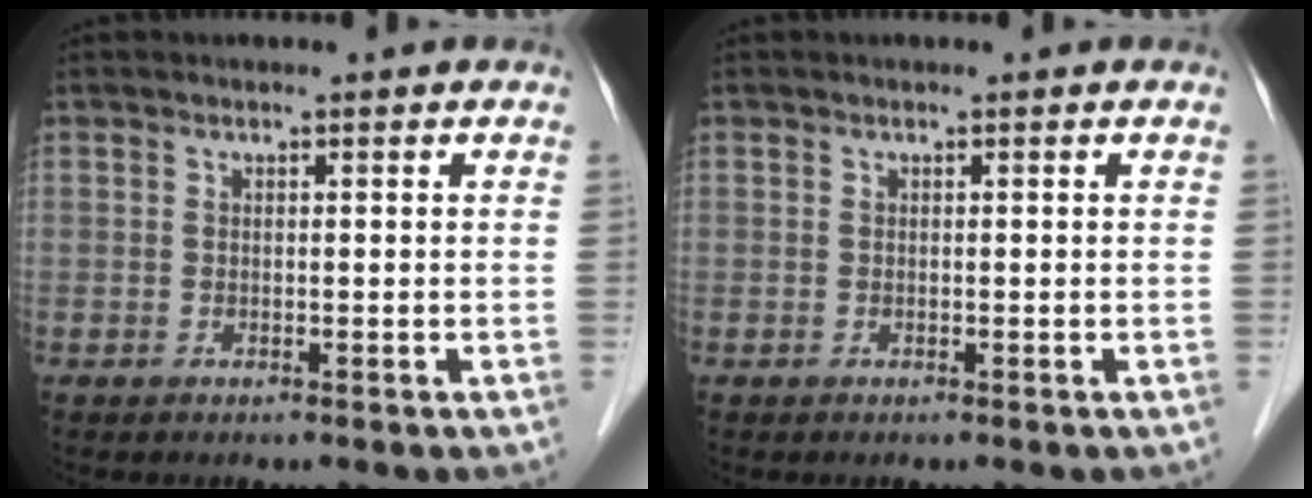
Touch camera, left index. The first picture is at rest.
{"total": 0.0}